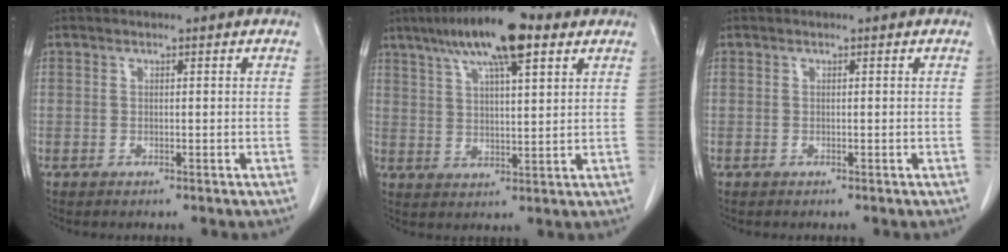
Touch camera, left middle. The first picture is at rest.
{"total": 13.6, "force": [8.2, 2.8, 10.4], "torque": [-0.188, 0.027, 0.137]}
{"total": 0.0}